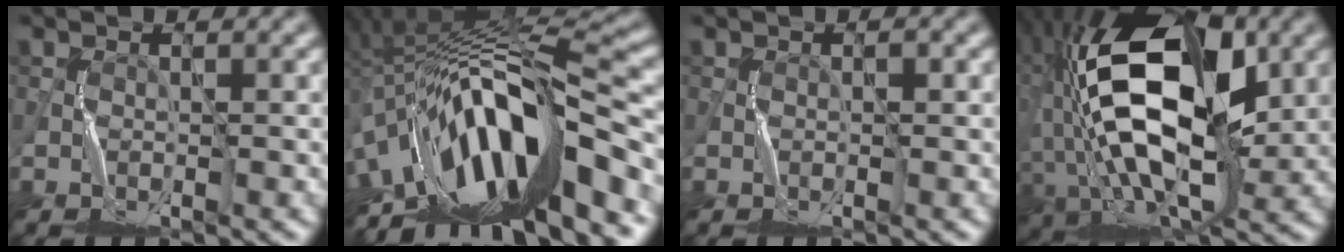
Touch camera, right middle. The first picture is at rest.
{"total": 15.0, "force": [-6.2, 4.8, 12.8], "torque": [-0.202, 0.017, -0.099]}
{"total": 0.6, "force": [0.0, 0.3, 0.5], "torque": [-0.009, 0.003, -0.001]}
{"total": 16.8, "force": [1.0, 8.9, 14.2], "torque": [-0.273, 0.018, -0.004]}